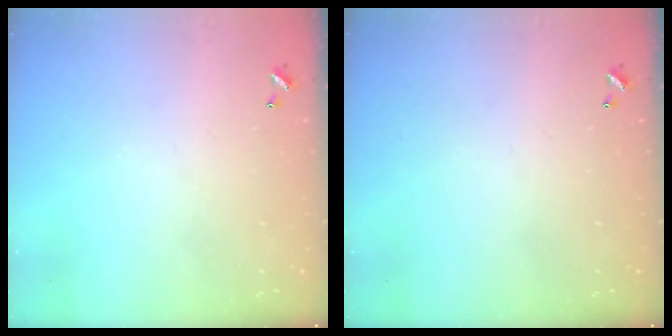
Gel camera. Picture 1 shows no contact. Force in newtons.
{"total": 0.0}